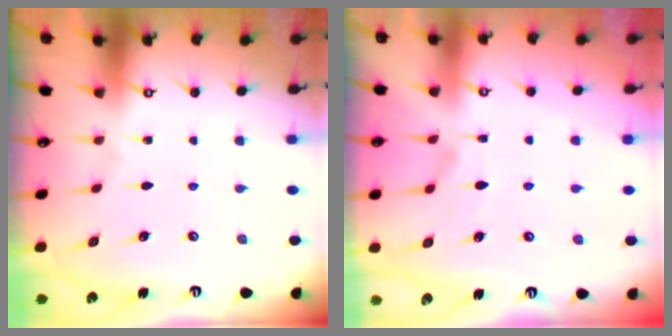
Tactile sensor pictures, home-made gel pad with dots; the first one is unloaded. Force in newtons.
{"total": 1.4, "press": 0.9, "slide": 1.1}